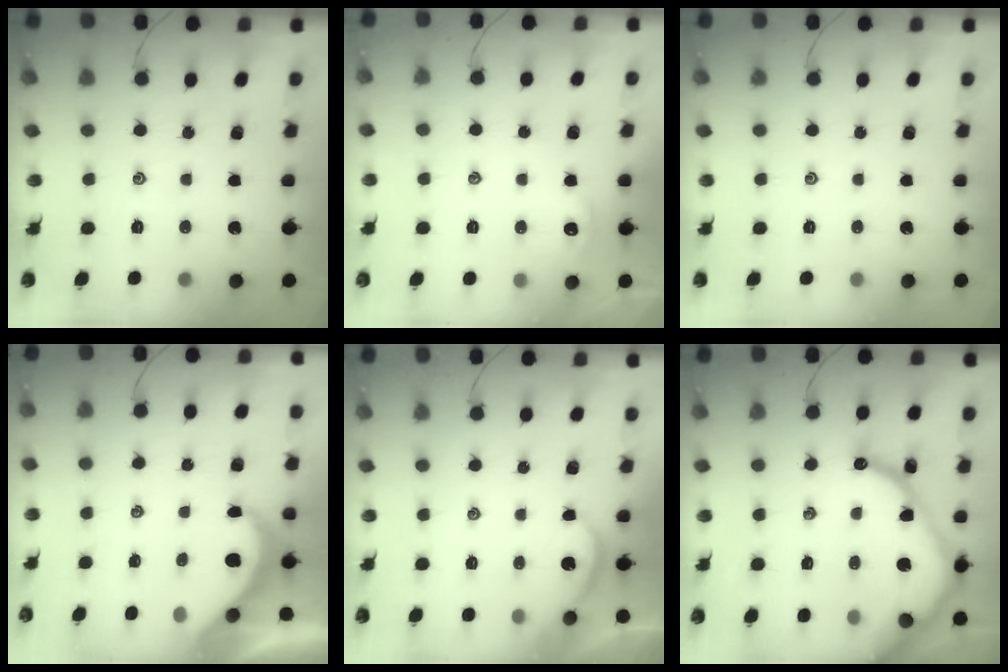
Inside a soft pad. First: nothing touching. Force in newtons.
{"total": 2.5, "press": 2.5, "slide": 0.3}
{"total": 0.0}
{"total": 6.2, "press": 6.2, "slide": 0.2}
{"total": 3.3, "press": 3.3, "slide": 0.2}
{"total": 15.1, "press": 15.0, "slide": 1.8}